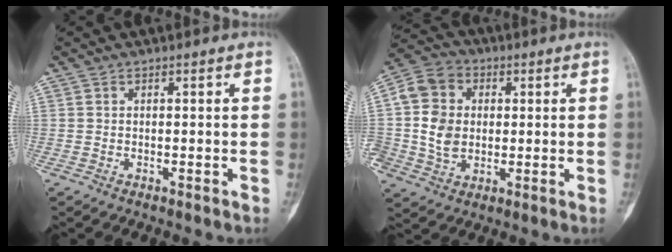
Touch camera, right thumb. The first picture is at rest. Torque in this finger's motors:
{"motor_torque": [1.87, 2.00, 0.81, -0.66, 0.13]}